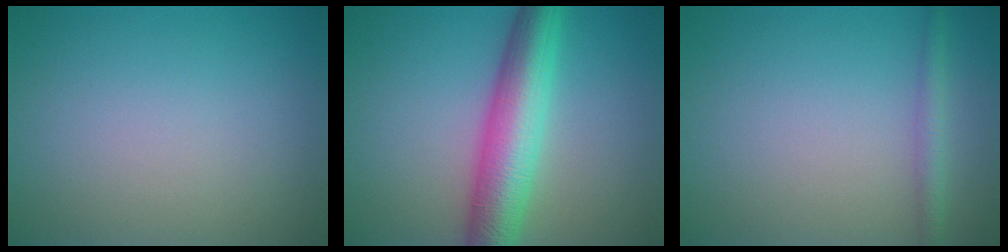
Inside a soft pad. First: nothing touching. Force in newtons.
{"total": 7.6, "press": 7.6, "slide": 0.1}
{"total": 1.7, "press": 1.7, "slide": 0.1}